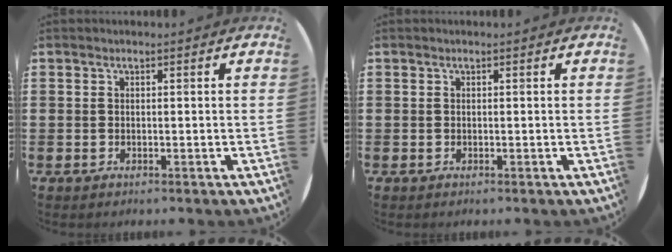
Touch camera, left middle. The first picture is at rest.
{"total": 0.0}